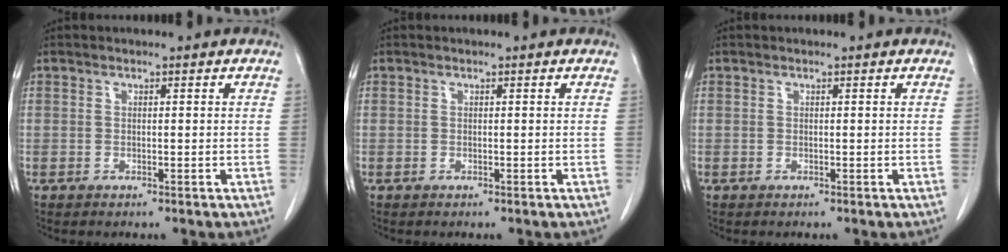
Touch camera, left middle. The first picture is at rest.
{"total": 0.0}
{"total": 0.0}